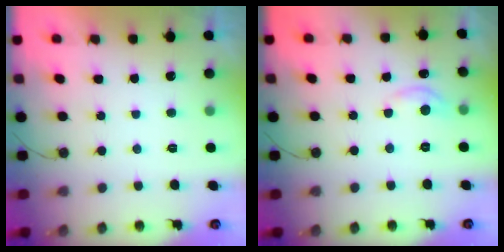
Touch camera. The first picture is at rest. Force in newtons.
{"total": 5.1, "press": 5.0, "slide": 0.7}